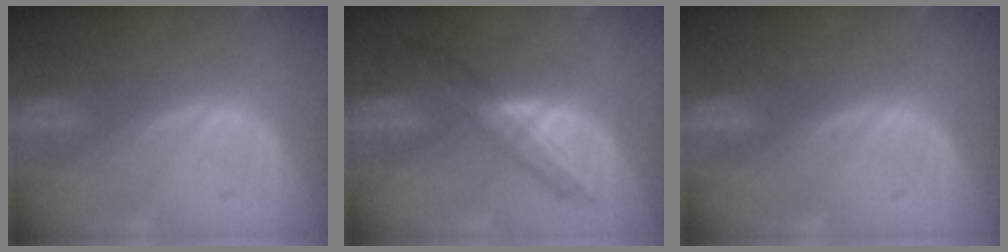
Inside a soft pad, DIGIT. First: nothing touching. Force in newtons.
{"total": 6.1, "press": 6.0, "slide": 1.0}
{"total": 0.0}